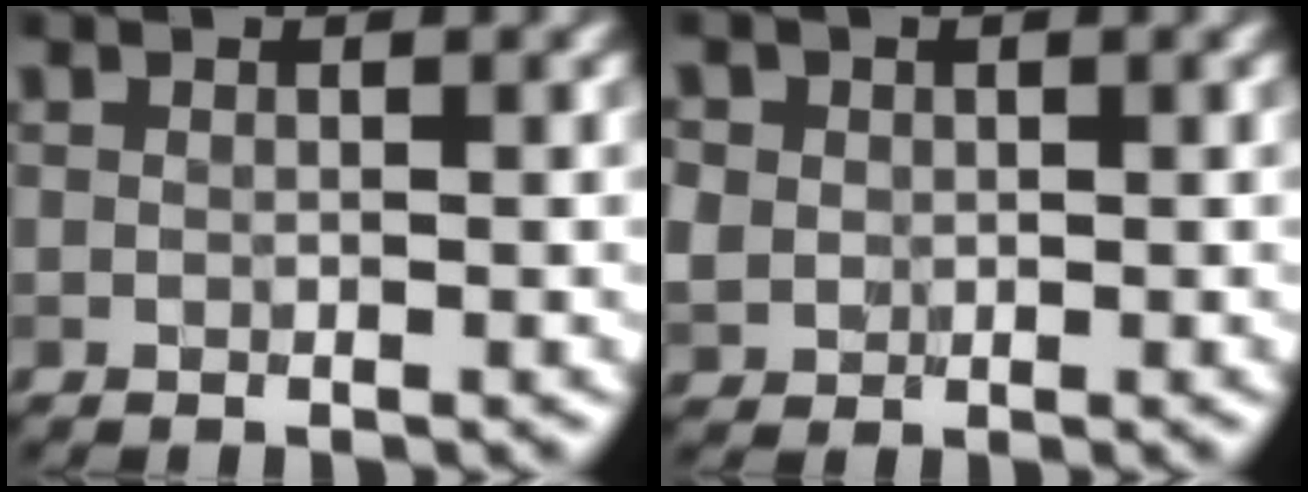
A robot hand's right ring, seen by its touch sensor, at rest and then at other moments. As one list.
[{"total": 3.2, "force": [0.9, 2.8, 1.2], "torque": [-0.038, 0.012, 0.017]}]